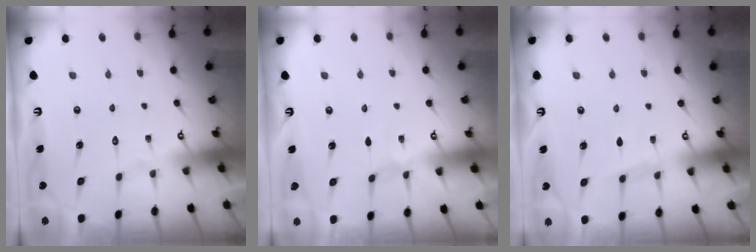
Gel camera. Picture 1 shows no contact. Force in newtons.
{"total": 2.3, "press": 2.3, "slide": 0.4}
{"total": 3.0, "press": 3.0, "slide": 0.4}